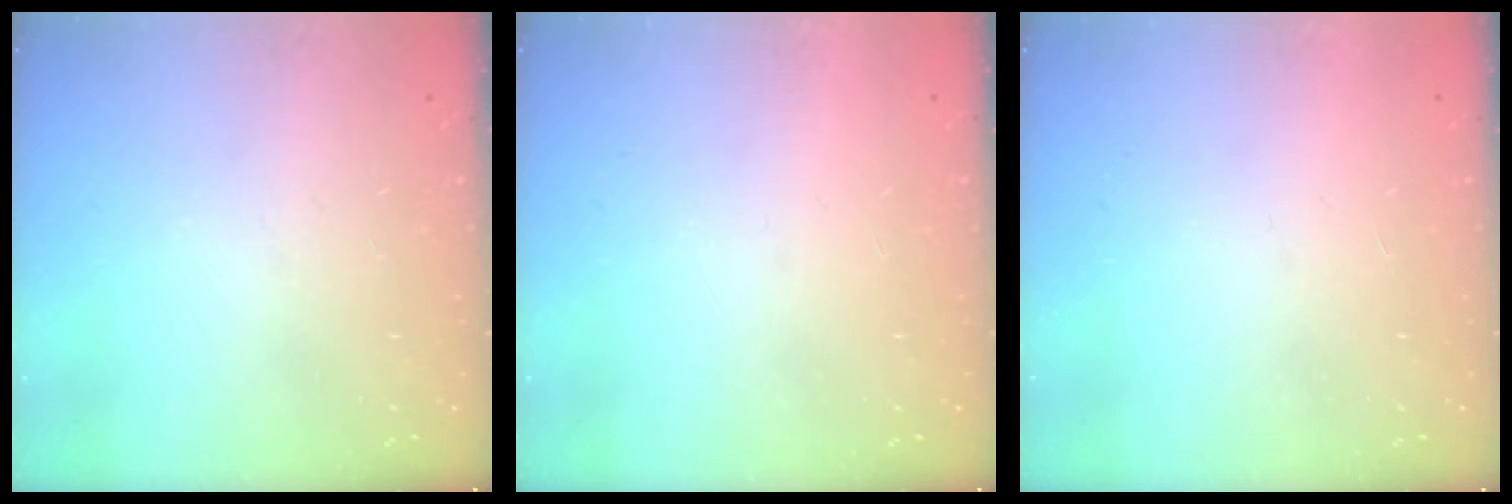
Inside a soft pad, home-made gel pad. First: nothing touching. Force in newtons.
{"total": 1.6, "press": 1.6, "slide": 0.1}
{"total": 1.7, "press": 1.6, "slide": 0.1}